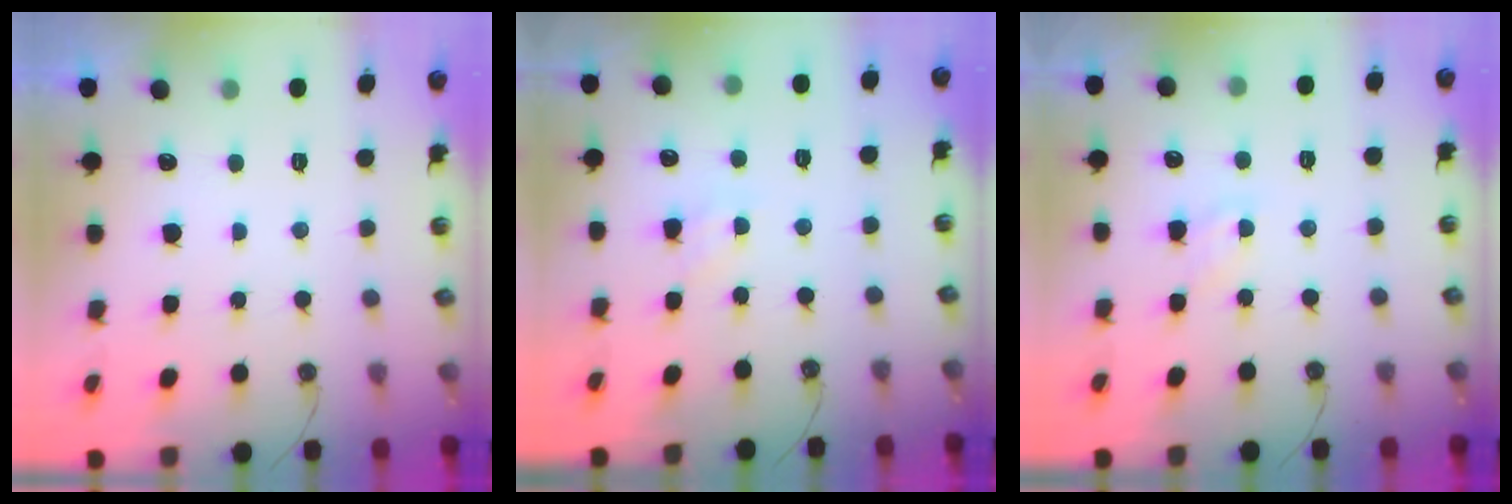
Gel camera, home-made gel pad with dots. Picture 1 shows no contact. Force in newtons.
{"total": 1.3, "press": 1.3, "slide": 0.2}
{"total": 5.6, "press": 5.6, "slide": 0.7}